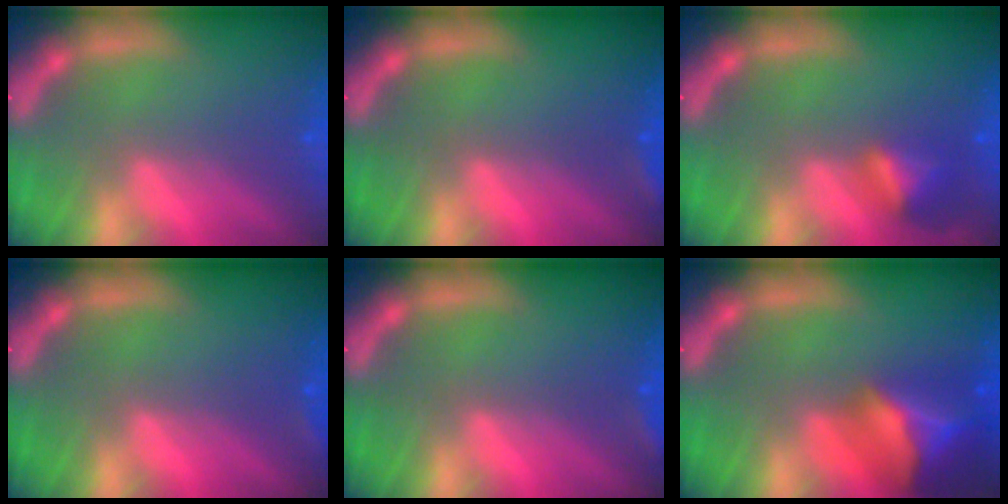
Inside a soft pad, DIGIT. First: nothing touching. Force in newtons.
{"total": 1.4}
{"total": 2.9}
{"total": 0.9}
{"total": 1.4}
{"total": 8.4}